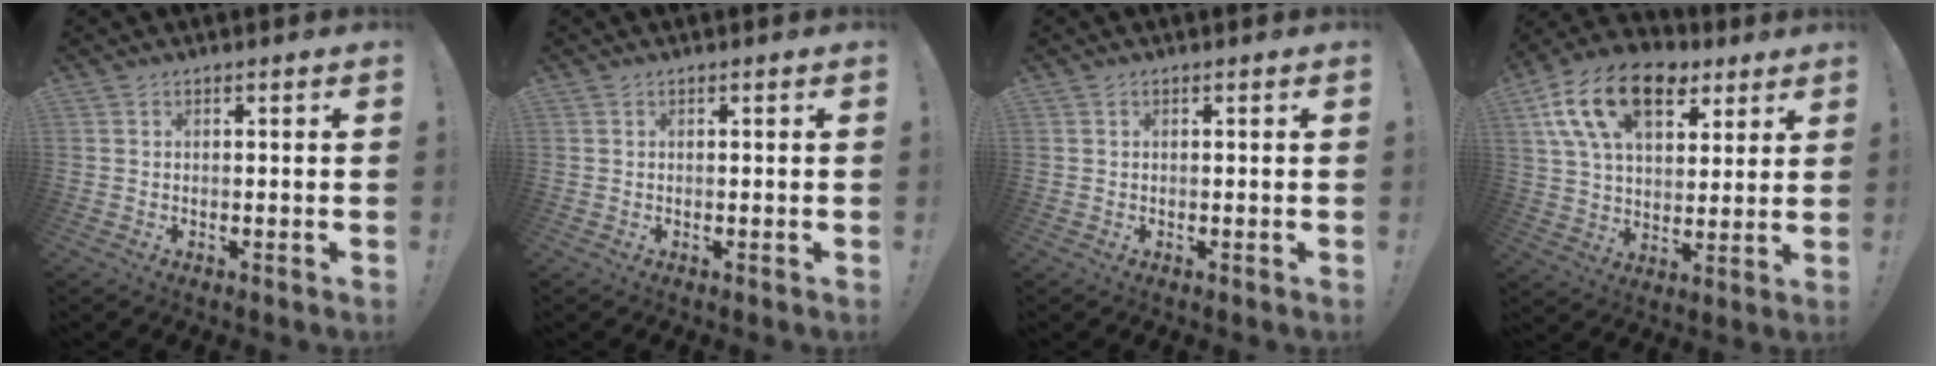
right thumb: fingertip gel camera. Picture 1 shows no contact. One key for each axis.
{"total": 0.0}
{"total": 0.0}
{"total": 19.8, "fx": 9.6, "fy": 11.8, "fz": 12.6, "tx": -0.203, "ty": -0.038, "tz": 0.173}